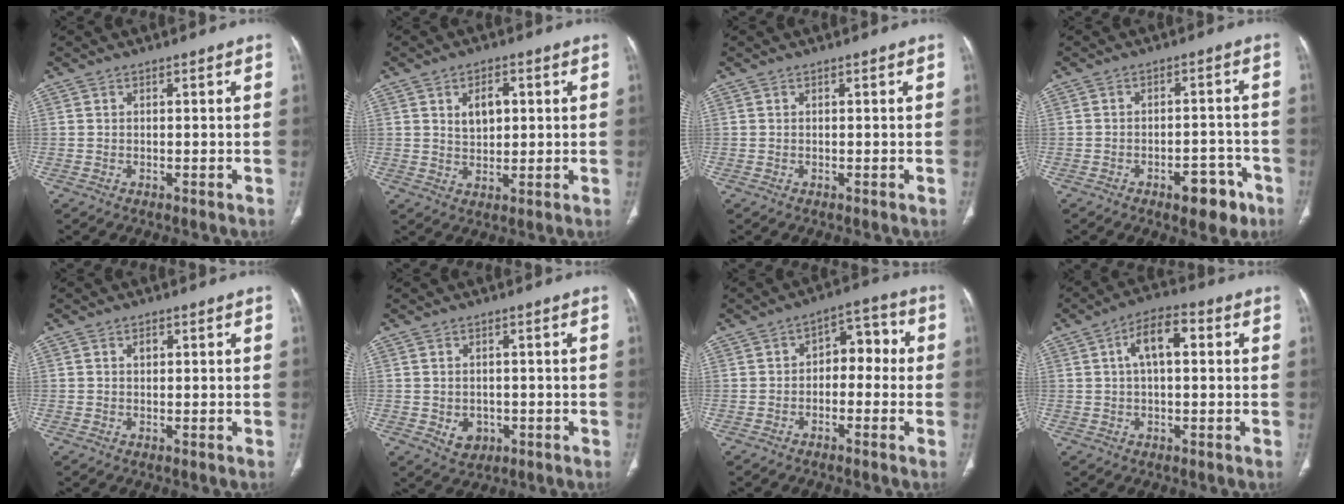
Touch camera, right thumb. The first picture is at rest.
{"total": 5.7, "force": [1.6, 3.6, 4.1], "torque": [-0.052, -0.005, 0.030]}
{"total": 0.0}
{"total": 7.4, "force": [-4.2, 3.7, 4.8], "torque": [-0.040, 0.032, -0.053]}
{"total": 1.2, "force": [0.3, 0.9, 0.7], "torque": [-0.009, 0.003, 0.005]}
{"total": 4.0, "force": [-1.0, 3.3, 2.1], "torque": [-0.020, 0.003, -0.002]}
{"total": 7.1, "force": [-0.6, 4.7, 5.3], "torque": [-0.041, 0.040, -0.022]}
{"total": 7.9, "force": [1.7, 3.7, 6.8], "torque": [-0.116, 0.022, 0.021]}